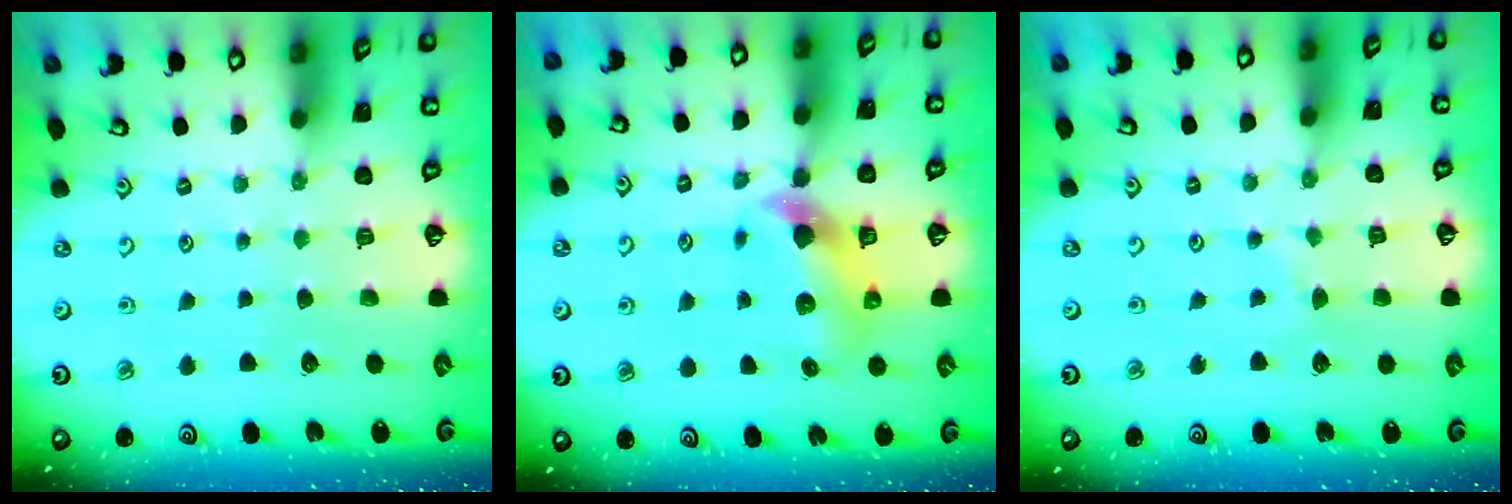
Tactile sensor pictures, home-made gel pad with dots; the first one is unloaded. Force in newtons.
{"total": 6.2, "press": 6.1, "slide": 0.7}
{"total": 2.2, "press": 2.2, "slide": 0.3}